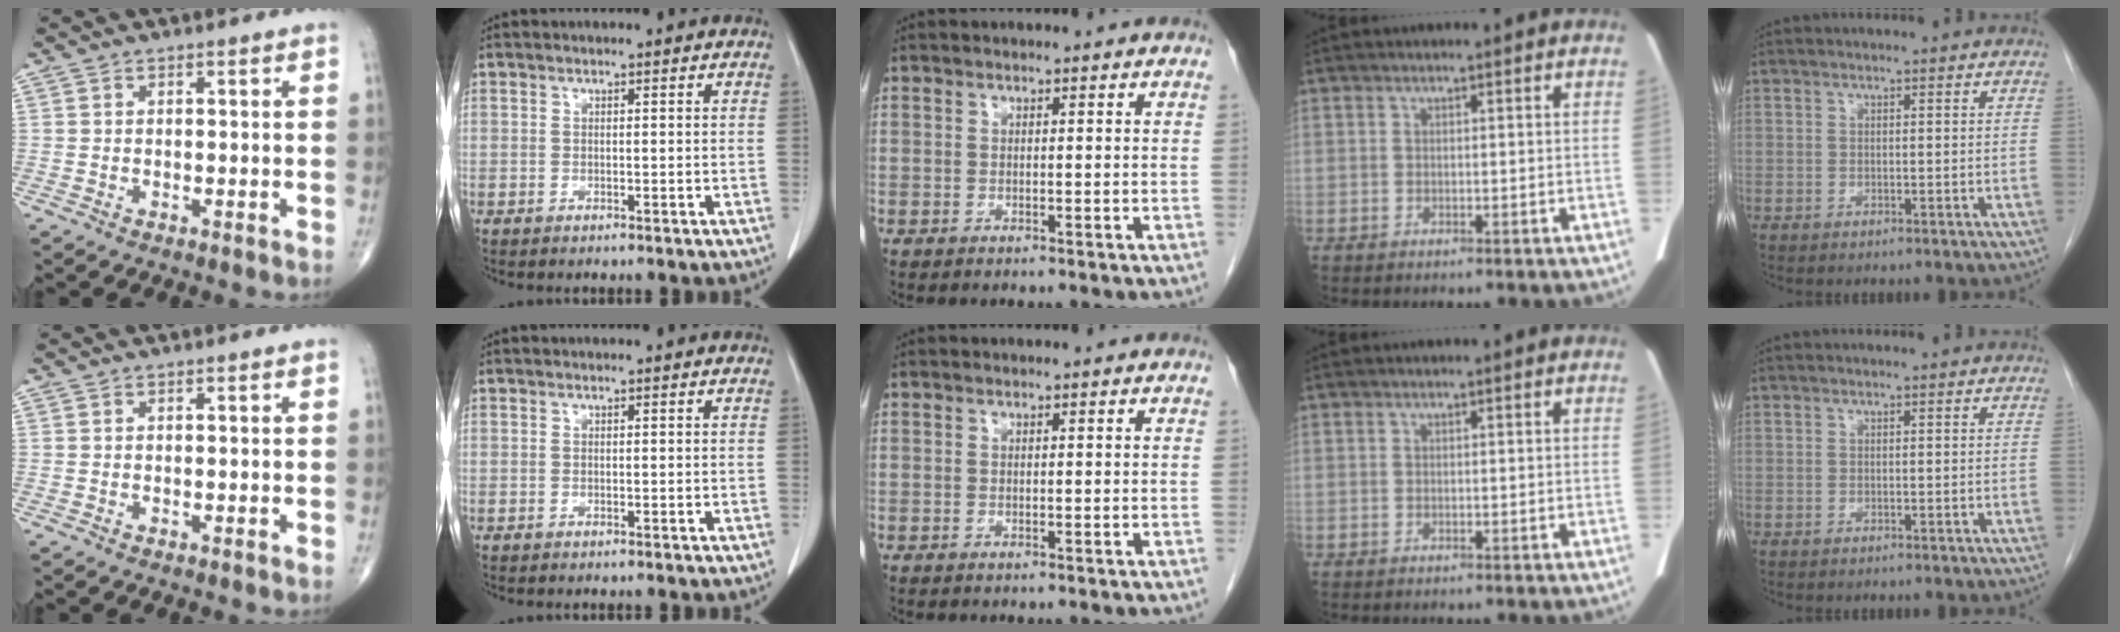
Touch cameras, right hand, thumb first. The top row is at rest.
{}